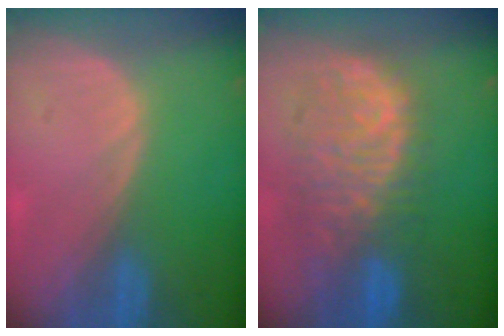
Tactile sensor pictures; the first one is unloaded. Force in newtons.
{"total": 11.0, "press": 9.5, "slide": 5.5}